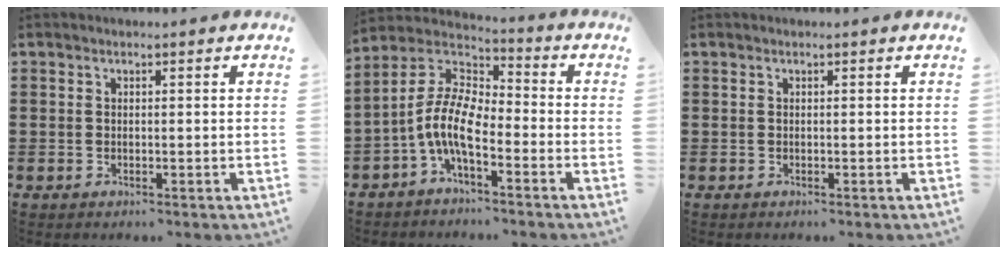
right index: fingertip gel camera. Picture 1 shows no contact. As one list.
[{"total": 9.0, "force": [-3.4, 3.5, 7.5], "torque": [-0.197, -0.022, -0.078]}, {"total": 0.0}]